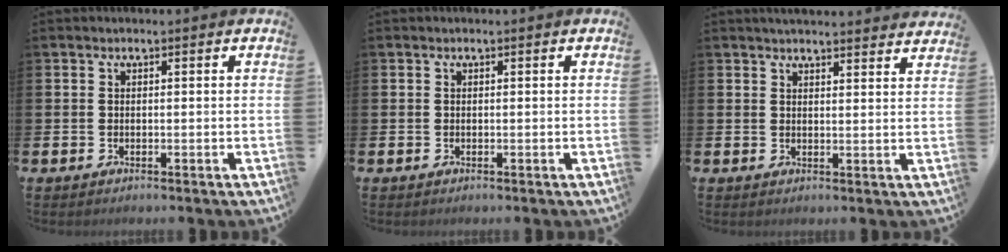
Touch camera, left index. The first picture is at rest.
{"total": 0.0}
{"total": 3.4, "force": [3.4, 0.1, 0.1], "torque": [-0.006, -0.017, 0.061]}